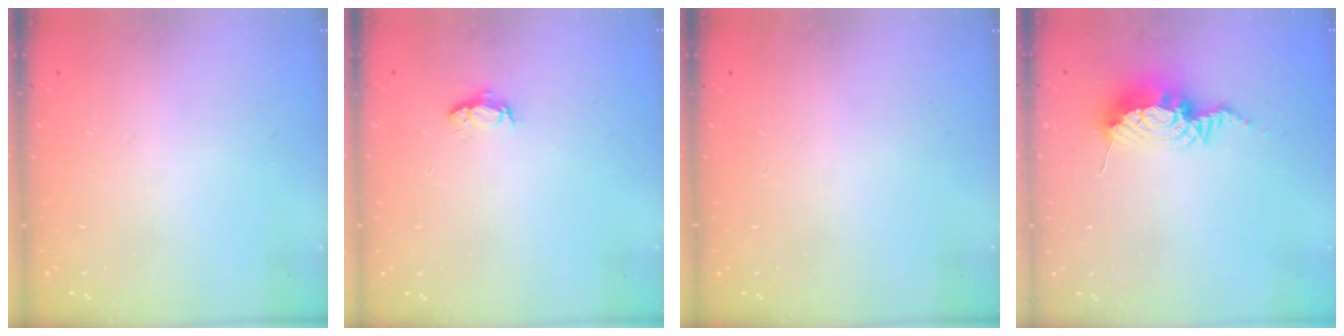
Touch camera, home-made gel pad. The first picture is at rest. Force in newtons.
{"total": 3.5, "press": 3.5, "slide": 0.4}
{"total": 0.0}
{"total": 10.1, "press": 10.0, "slide": 1.0}